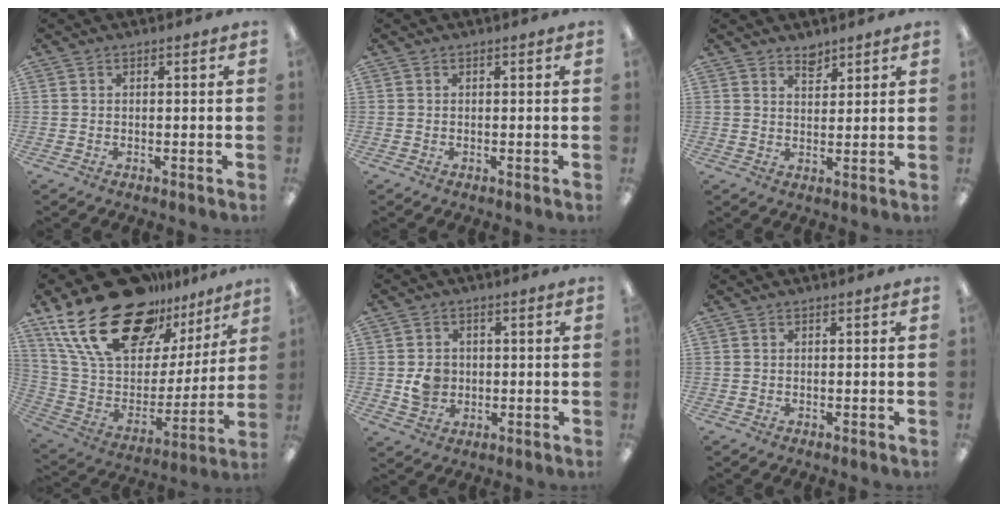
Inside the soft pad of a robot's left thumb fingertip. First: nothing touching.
{"total": 0.0}
{"total": 3.2, "force": [2.9, 1.1, 0.6], "torque": [0.007, -0.024, 0.050]}
{"total": 27.5, "force": [18.2, 14.4, 14.8], "torque": [-0.266, -0.109, 0.334]}
{"total": 5.3, "force": [-0.1, 4.6, 2.6], "torque": [-0.026, 0.003, -0.002]}
{"total": 0.0}